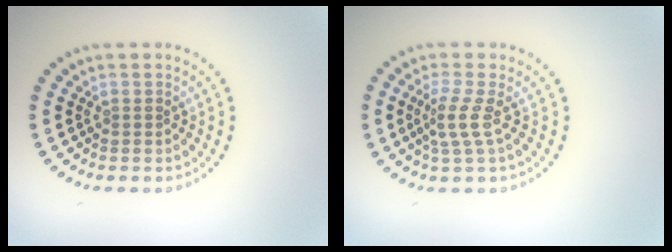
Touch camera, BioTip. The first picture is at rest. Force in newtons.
{"total": 2.3, "press": 1.5, "slide": 1.8}